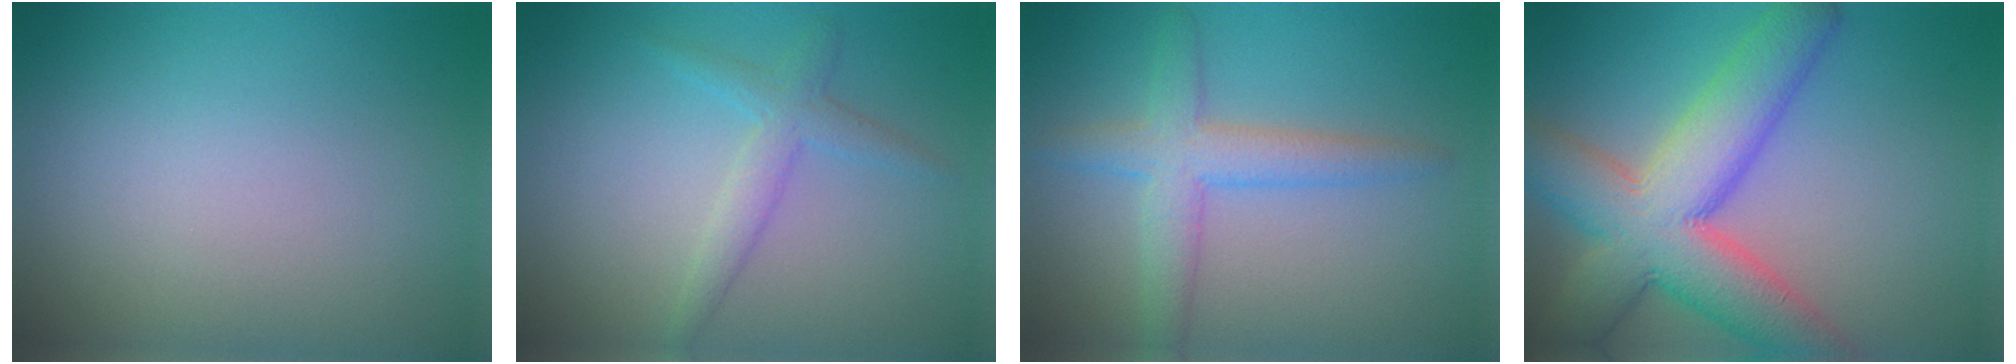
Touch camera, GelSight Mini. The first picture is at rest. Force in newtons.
{"total": 2.2, "press": 2.2, "slide": 0.1}
{"total": 3.8, "press": 3.8, "slide": 0.2}
{"total": 10.2, "press": 10.2, "slide": 0.6}